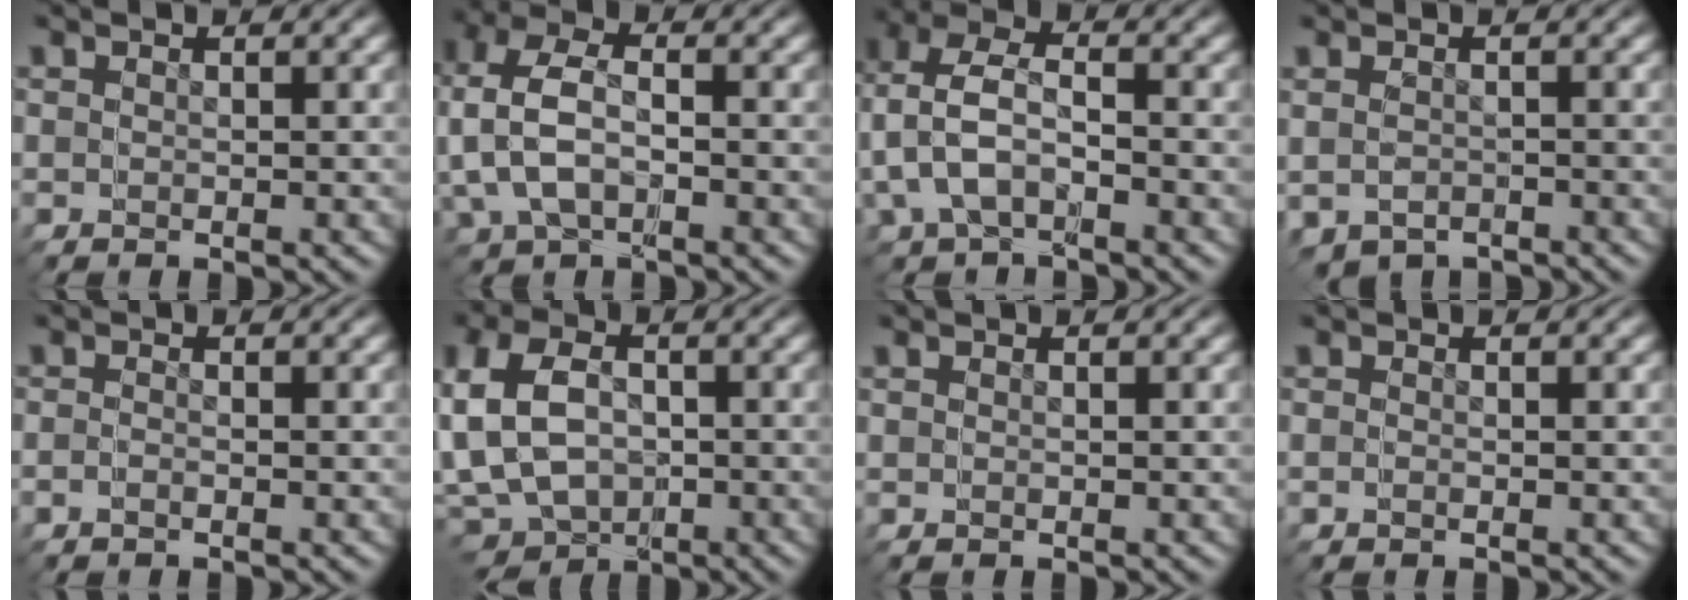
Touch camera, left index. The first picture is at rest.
{"total": 4.1, "force": [1.2, 3.8, 0.8], "torque": [-0.062, 0.011, 0.003]}
{"total": 6.9, "force": [-1.1, 6.6, 1.8], "torque": [-0.084, -0.016, -0.026]}
{"total": 1.3, "force": [-0.7, -0.8, -0.8], "torque": [0.001, -0.004, -0.007]}
{"total": 2.3, "force": [-1.4, -1.8, -0.6], "torque": [0.001, -0.004, -0.021]}
{"total": 8.6, "force": [-1.9, 7.9, 2.9], "torque": [-0.078, -0.037, -0.021]}
{"total": 0.0}
{"total": 0.8, "force": [-0.5, -0.5, -0.3], "torque": [-0.002, -0.004, -0.007]}